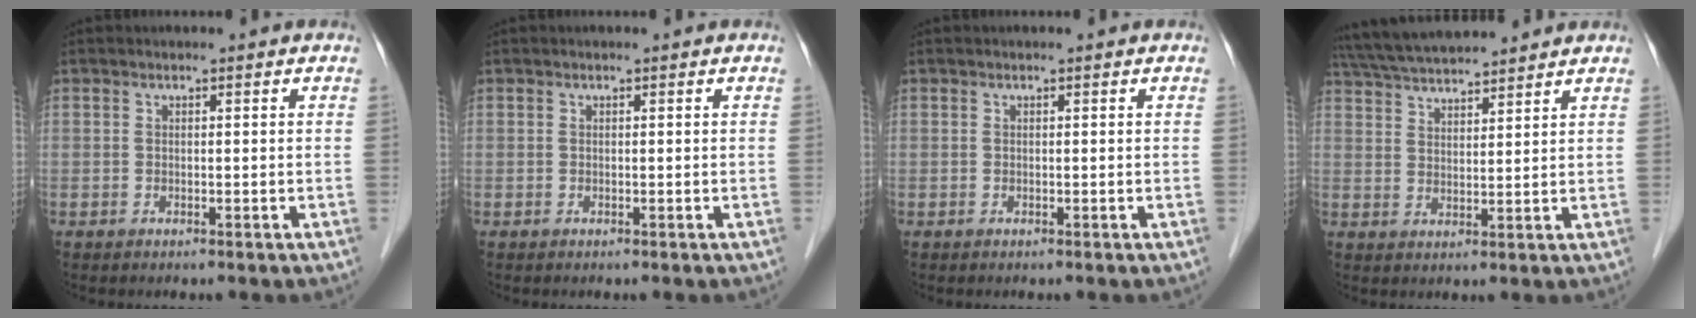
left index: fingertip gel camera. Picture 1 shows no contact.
{"total": 0.0}
{"total": 0.0}
{"total": 11.2, "force": [10.4, 0.9, 4.0], "torque": [-0.080, 0.034, 0.173]}